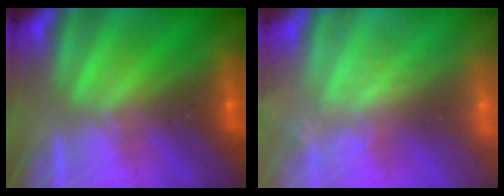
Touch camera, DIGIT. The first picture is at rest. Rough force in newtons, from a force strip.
{"total": 2.2}